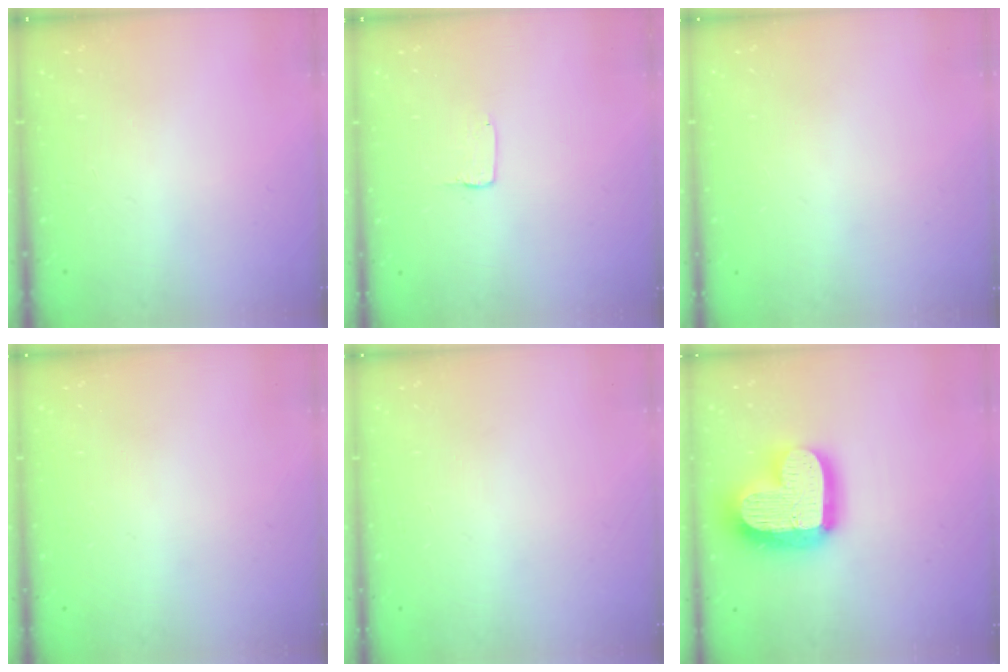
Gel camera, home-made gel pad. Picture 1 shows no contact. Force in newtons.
{"total": 1.0, "press": 1.0, "slide": 0.1}
{"total": 0.0}
{"total": 0.0}
{"total": 0.0}
{"total": 22.4, "press": 22.4, "slide": 1.9}